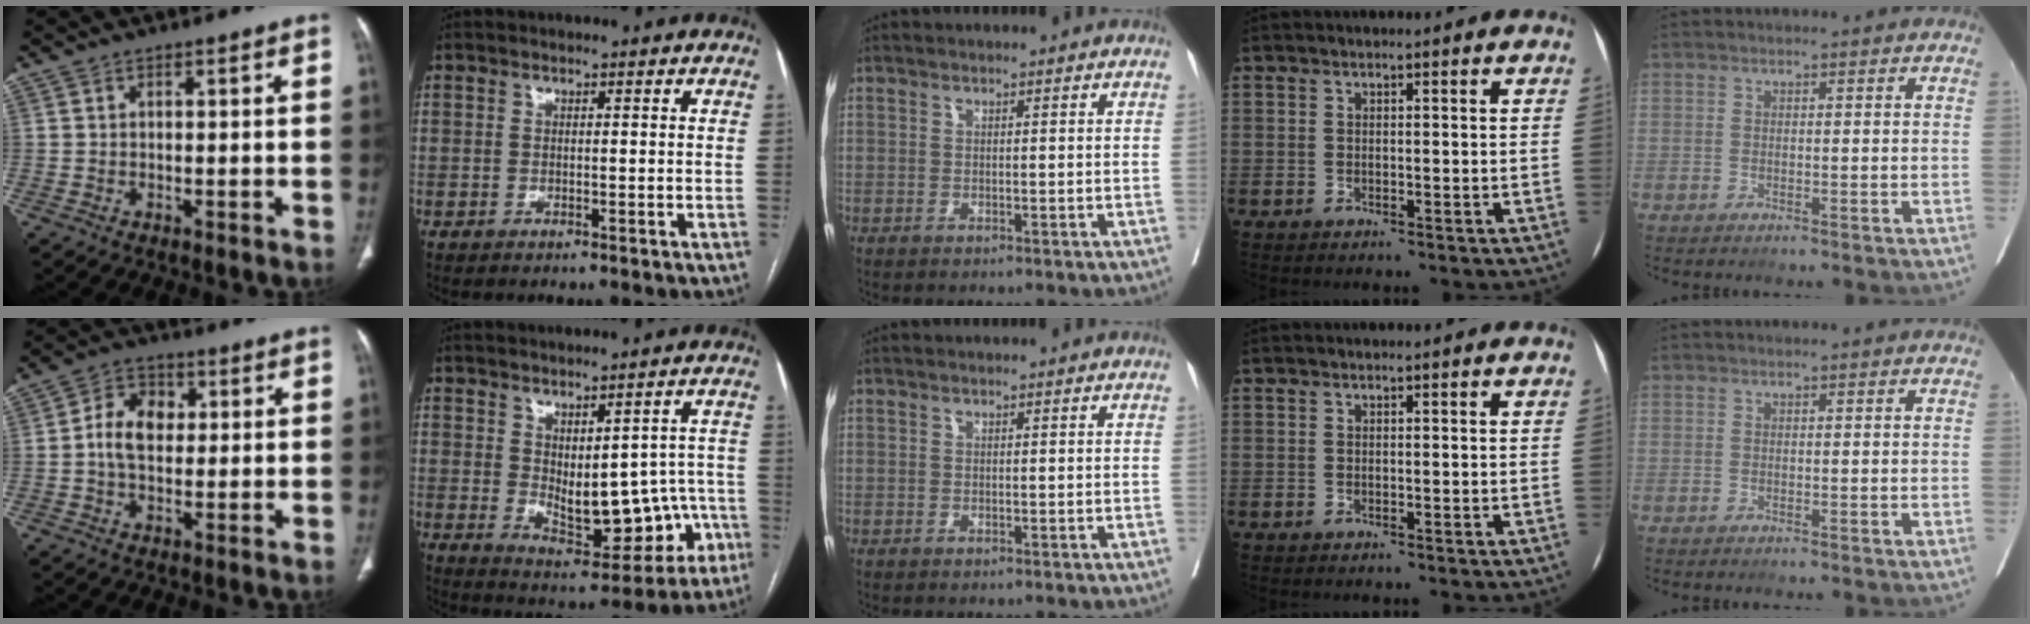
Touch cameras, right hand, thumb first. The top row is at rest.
{"thumb": {"total": 7.4, "force": [0.6, 5.3, 5.1], "torque": [-0.077, 0.014, 0.004]}, "index": {"total": 11.9, "force": [-1.8, 6.4, 9.9], "torque": [-0.120, 0.013, 0.002]}}